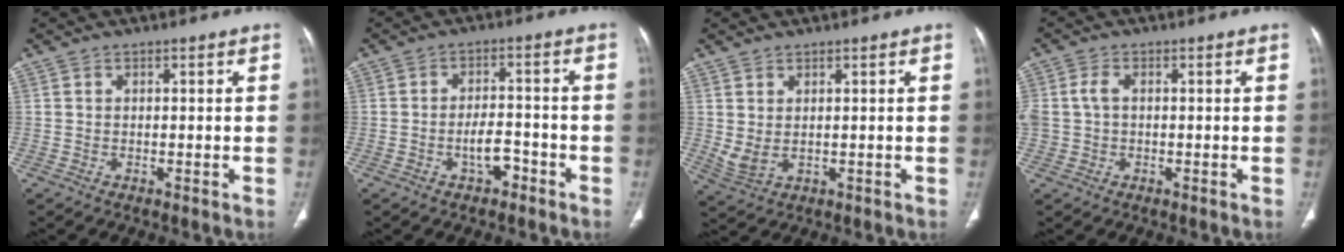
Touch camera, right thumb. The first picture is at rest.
{"total": 4.6, "force": [-2.4, 2.4, 3.0], "torque": [-0.042, 0.027, -0.038]}
{"total": 3.6, "force": [0.6, 1.9, 3.0], "torque": [-0.067, -0.003, 0.024]}
{"total": 4.3, "force": [0.2, 3.0, 3.0], "torque": [-0.078, 0.014, 0.003]}